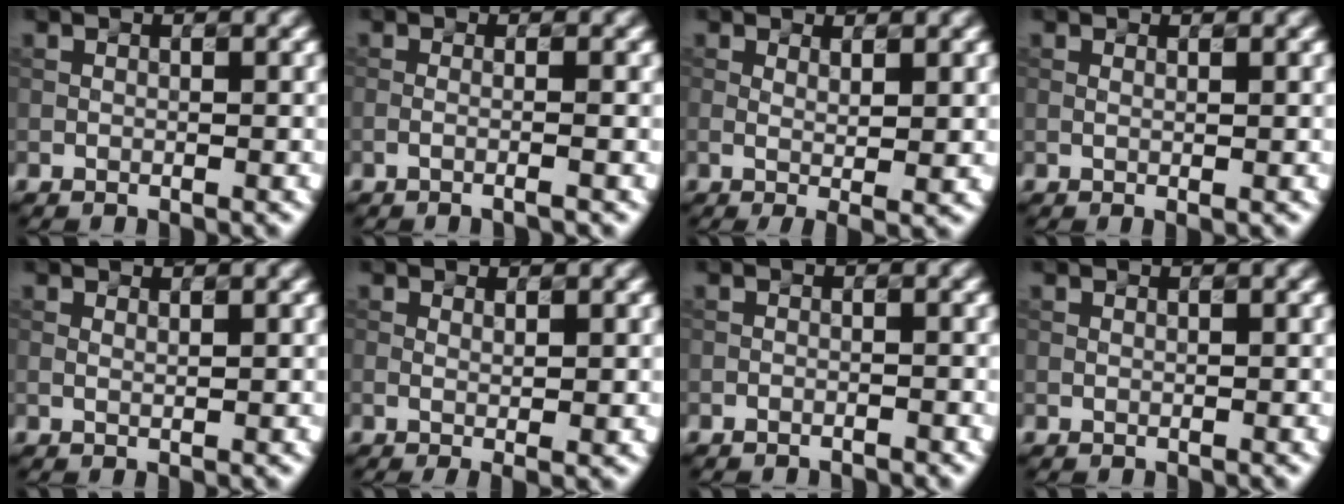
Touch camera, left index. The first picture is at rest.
{"total": 2.0, "force": [-0.3, 0.7, 1.9], "torque": [-0.019, -0.003, -0.027]}
{"total": 2.5, "force": [0.6, 0.5, 2.4], "torque": [-0.033, -0.009, 0.010]}
{"total": 0.8, "force": [0.3, 0.1, 0.8], "torque": [-0.011, 0.000, 0.001]}
{"total": 0.7, "force": [0.4, 0.1, 0.5], "torque": [-0.007, -0.001, 0.007]}
{"total": 1.8, "force": [0.3, 0.3, 1.8], "torque": [-0.027, -0.005, 0.002]}
{"total": 1.1, "force": [-1.1, 0.2, 0.3], "torque": [-0.001, 0.000, -0.019]}
{"total": 0.0}